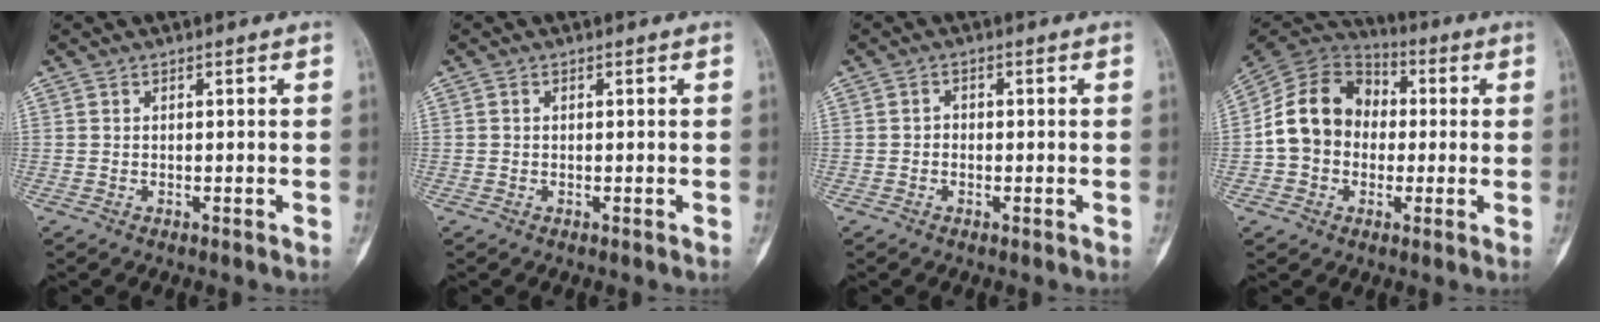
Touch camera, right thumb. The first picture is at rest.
{"total": 0.0}
{"total": 1.3, "force": [-0.3, 1.1, 0.6], "torque": [-0.001, 0.006, -0.009]}
{"total": 14.4, "force": [-0.3, 11.9, 8.0], "torque": [-0.122, 0.036, -0.016]}